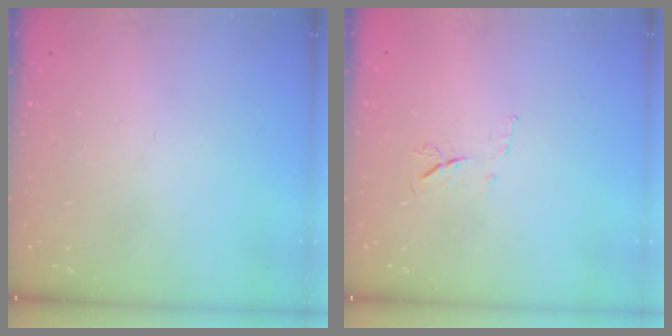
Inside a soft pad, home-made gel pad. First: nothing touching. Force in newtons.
{"total": 4.7, "press": 4.6, "slide": 0.8}